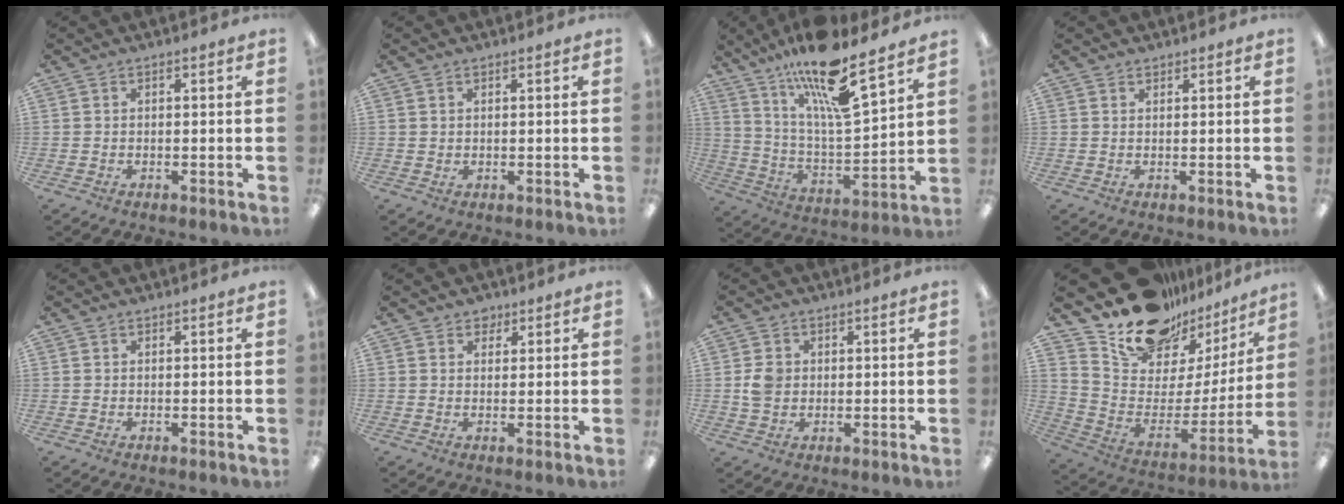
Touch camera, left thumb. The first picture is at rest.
{"total": 1.0, "force": [0.7, 0.7, 0.1], "torque": [-0.003, 0.001, 0.013]}
{"total": 17.3, "force": [13.6, 3.1, 10.2], "torque": [-0.184, -0.092, 0.229]}
{"total": 0.9, "force": [0.9, 0.3, -0.1], "torque": [0.001, 0.000, 0.017]}
{"total": 0.0}
{"total": 2.5, "force": [1.7, 1.7, 0.4], "torque": [-0.003, 0.001, 0.031]}
{"total": 4.2, "force": [0.6, 3.7, 1.8], "torque": [-0.023, 0.001, 0.008]}
{"total": 19.3, "force": [16.4, 8.8, 5.0], "torque": [-0.091, -0.128, 0.298]}